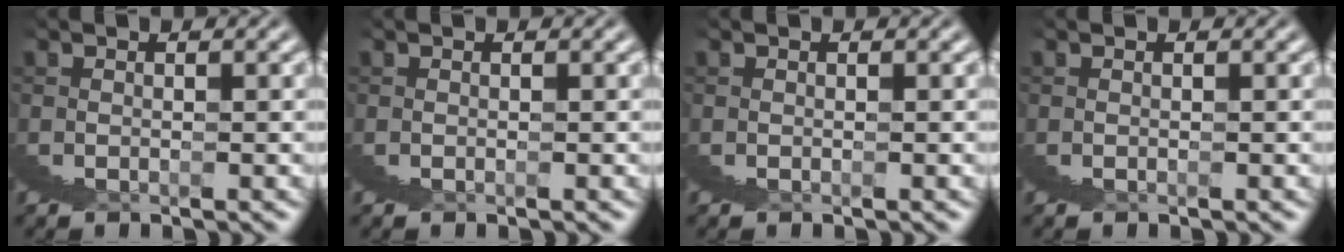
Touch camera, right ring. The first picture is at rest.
{"total": 0.0}
{"total": 0.0}
{"total": 0.0}